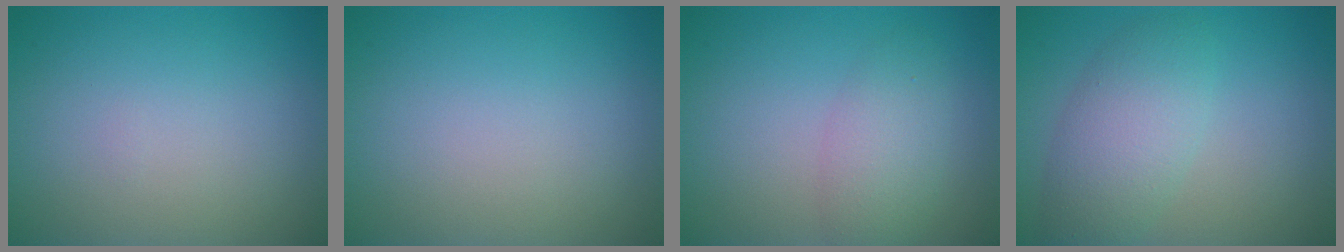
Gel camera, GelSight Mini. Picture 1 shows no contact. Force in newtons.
{"total": 0.0}
{"total": 2.9, "press": 2.9, "slide": 0.1}
{"total": 4.4, "press": 4.4, "slide": 0.0}